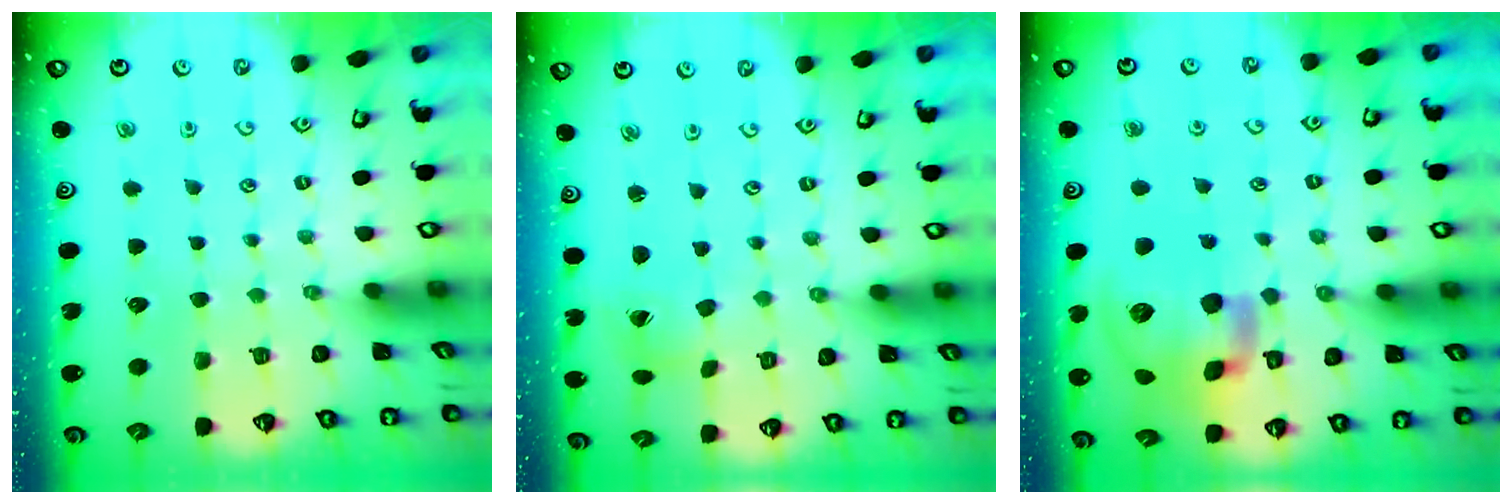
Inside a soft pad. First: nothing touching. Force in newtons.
{"total": 2.0, "press": 2.0, "slide": 0.3}
{"total": 20.7, "press": 20.5, "slide": 3.1}